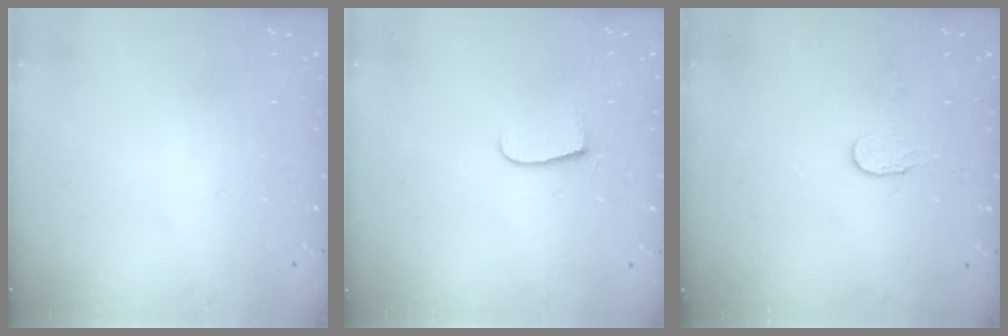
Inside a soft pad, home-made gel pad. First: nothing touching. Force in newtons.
{"total": 4.8, "press": 4.8, "slide": 0.6}
{"total": 3.5, "press": 3.5, "slide": 0.2}